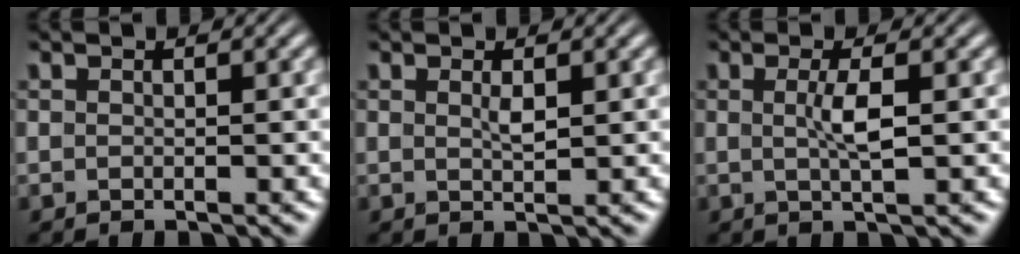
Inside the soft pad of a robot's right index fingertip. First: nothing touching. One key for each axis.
{"total": 1.2, "fx": 0.7, "fy": -0.4, "fz": 1.0, "tx": -0.015, "ty": -0.011, "tz": 0.015}
{"total": 2.3, "fx": 0.3, "fy": -0.3, "fz": 2.2, "tx": -0.043, "ty": -0.009, "tz": 0.009}